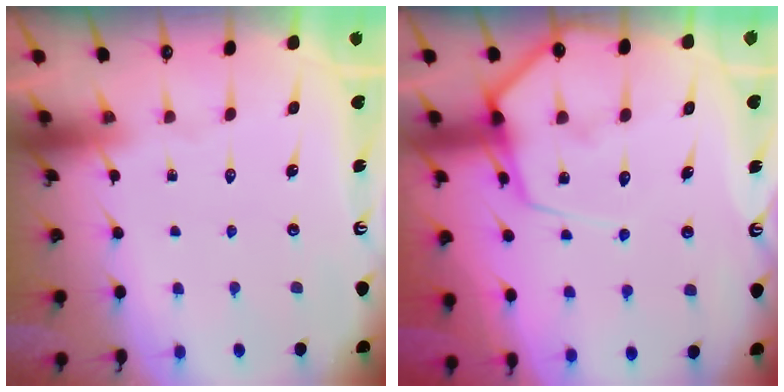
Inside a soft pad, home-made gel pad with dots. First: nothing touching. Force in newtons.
{"total": 9.9, "press": 9.8, "slide": 1.1}